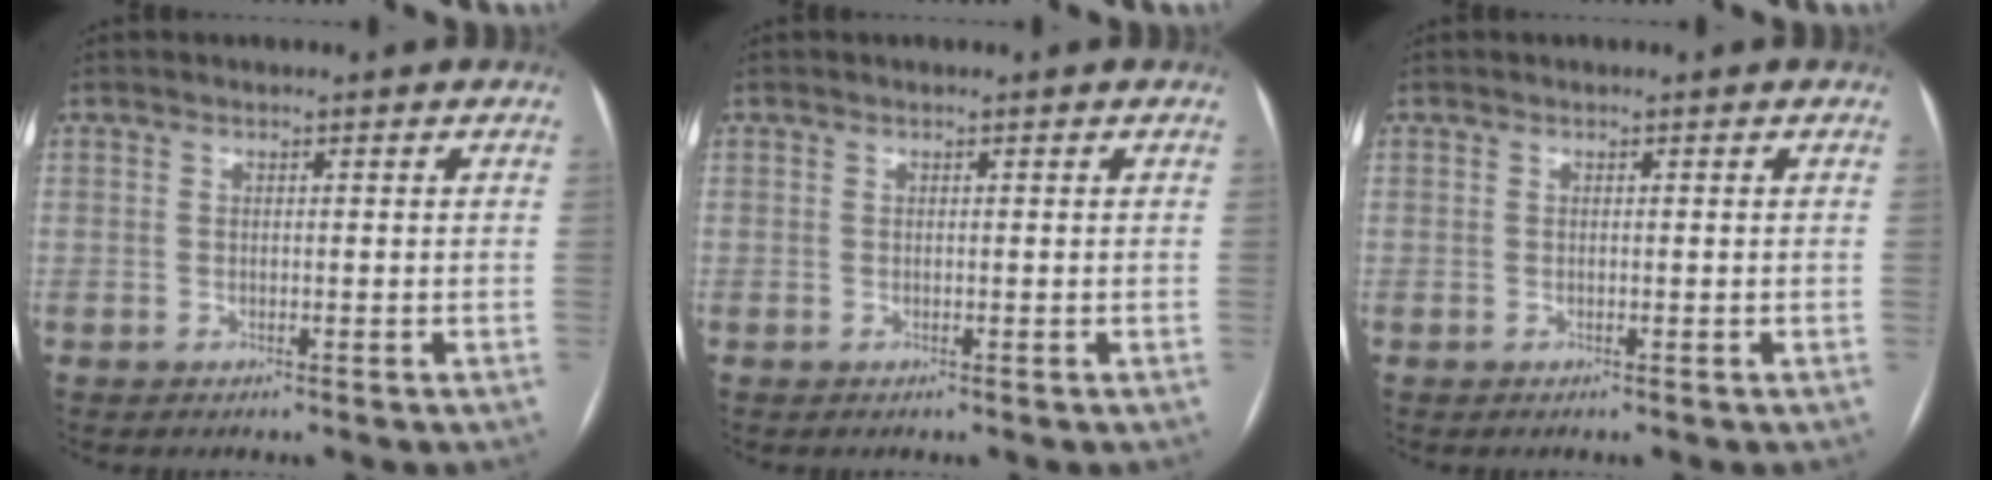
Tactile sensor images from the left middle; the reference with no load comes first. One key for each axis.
{"total": 0.0}
{"total": 0.0}